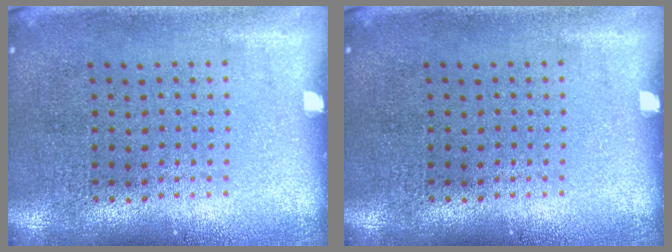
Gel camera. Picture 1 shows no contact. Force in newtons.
{"total": 0.0}